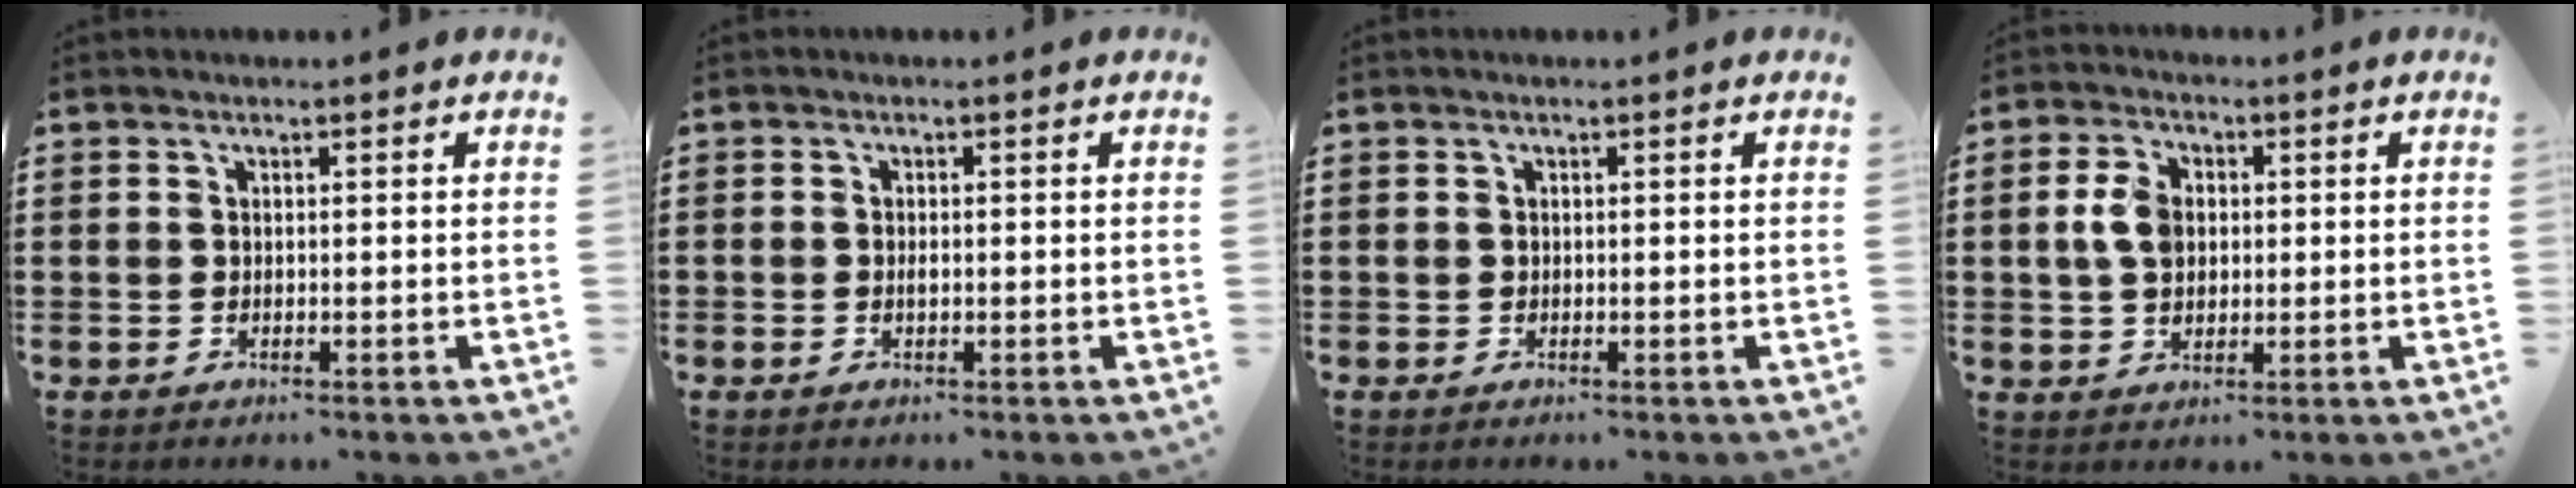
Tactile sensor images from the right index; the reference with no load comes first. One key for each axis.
{"total": 0.8, "fx": -0.4, "fy": 0.5, "fz": 0.4, "tx": -0.008, "ty": 0.001, "tz": -0.008}
{"total": 0.0}
{"total": 5.3, "fx": 0.4, "fy": 3.6, "fz": 3.8, "tx": -0.096, "ty": 0.009, "tz": 0.001}